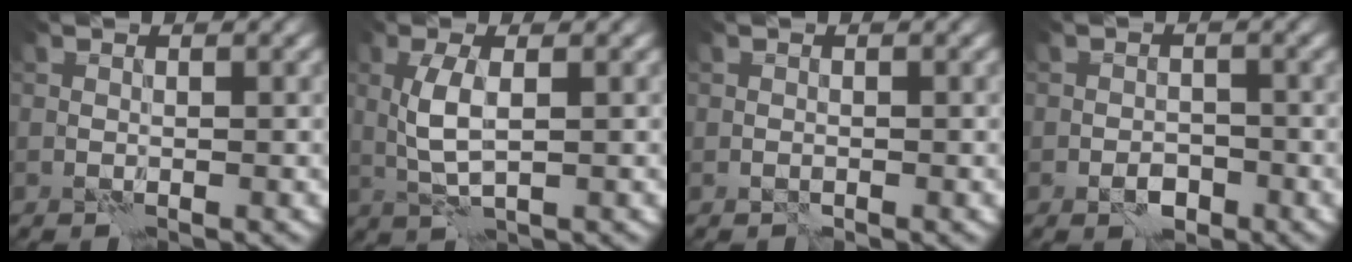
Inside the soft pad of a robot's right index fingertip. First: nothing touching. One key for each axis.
{"total": 3.4, "fx": 0.3, "fy": 1.0, "fz": 3.2, "tx": -0.073, "ty": 0.003, "tz": 0.008}
{"total": 0.0}
{"total": 2.0, "fx": -1.3, "fy": 1.1, "fz": 1.1, "tx": -0.016, "ty": 0.006, "tz": -0.023}